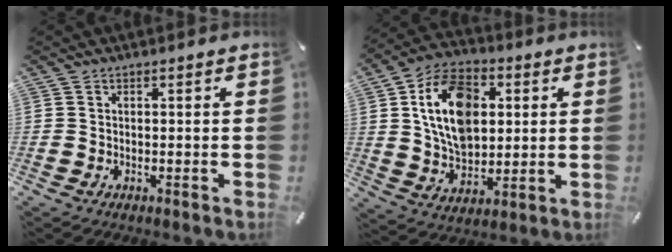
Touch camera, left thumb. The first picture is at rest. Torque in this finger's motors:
{"motor_torque": [0.63, 0.73, 1.93, -0.84, 0.48]}